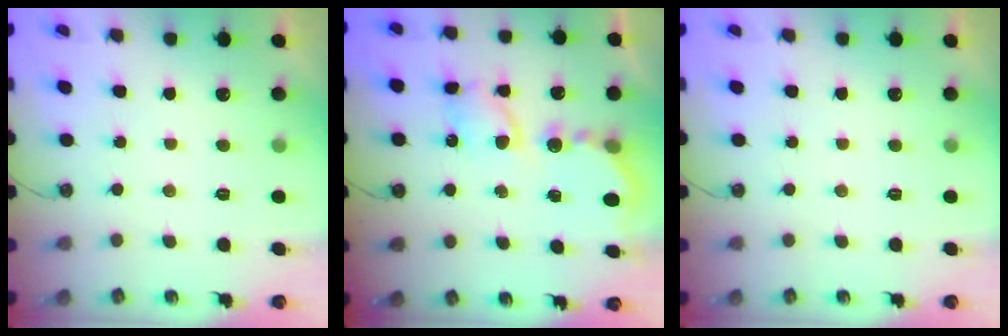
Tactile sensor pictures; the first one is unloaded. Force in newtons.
{"total": 6.1, "press": 6.0, "slide": 0.6}
{"total": 0.0}